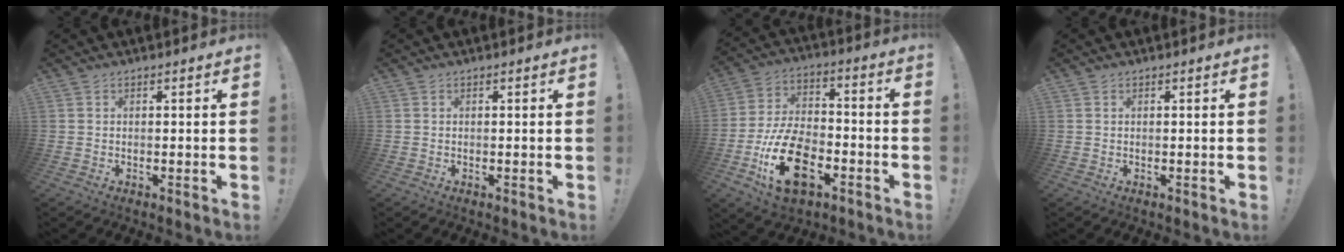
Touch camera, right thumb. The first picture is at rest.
{"total": 0.0}
{"total": 20.4, "force": [-8.4, 12.0, 14.2], "torque": [-0.261, 0.055, -0.133]}
{"total": 0.0}